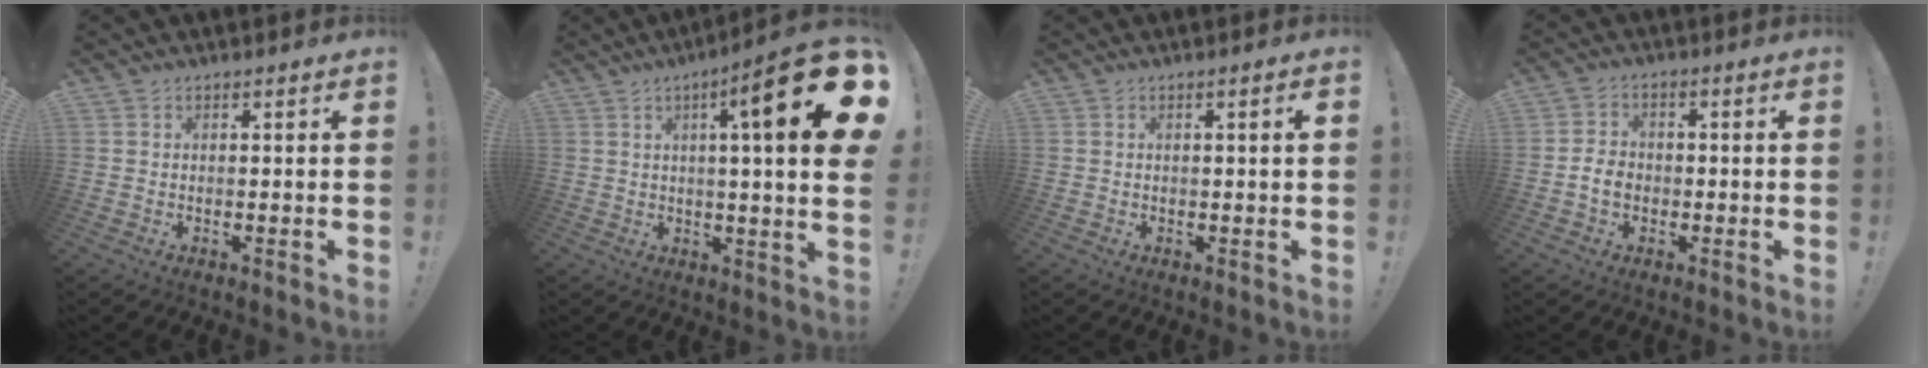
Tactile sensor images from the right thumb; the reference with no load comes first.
{"total": 19.5, "force": [5.6, 2.6, 18.5], "torque": [-0.261, -0.031, 0.071]}
{"total": 1.4, "force": [0.3, -0.2, 1.3], "torque": [-0.015, -0.005, 0.002]}
{"total": 5.2, "force": [-1.6, 4.2, 2.6], "torque": [-0.033, 0.009, -0.029]}